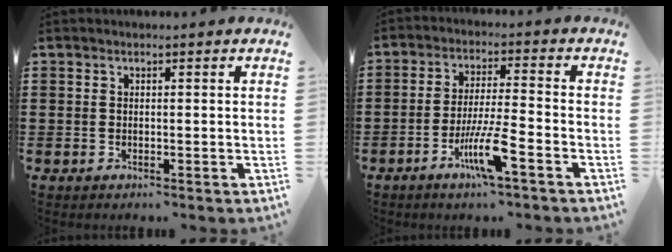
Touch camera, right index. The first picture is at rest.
{"total": 7.7, "force": [-3.9, 0.5, 6.6], "torque": [-0.130, -0.010, -0.073]}